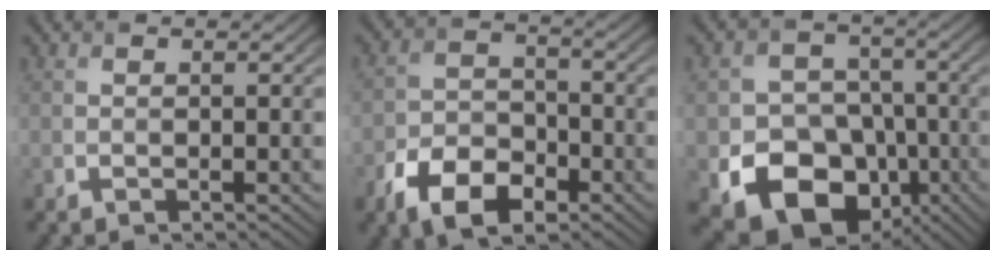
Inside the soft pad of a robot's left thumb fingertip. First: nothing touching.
{"total": 8.4, "force": [-5.0, 4.9, 4.8], "torque": [-0.094, -0.010, -0.095]}
{"total": 14.2, "force": [-6.1, 11.3, 6.2], "torque": [-0.109, -0.046, -0.119]}